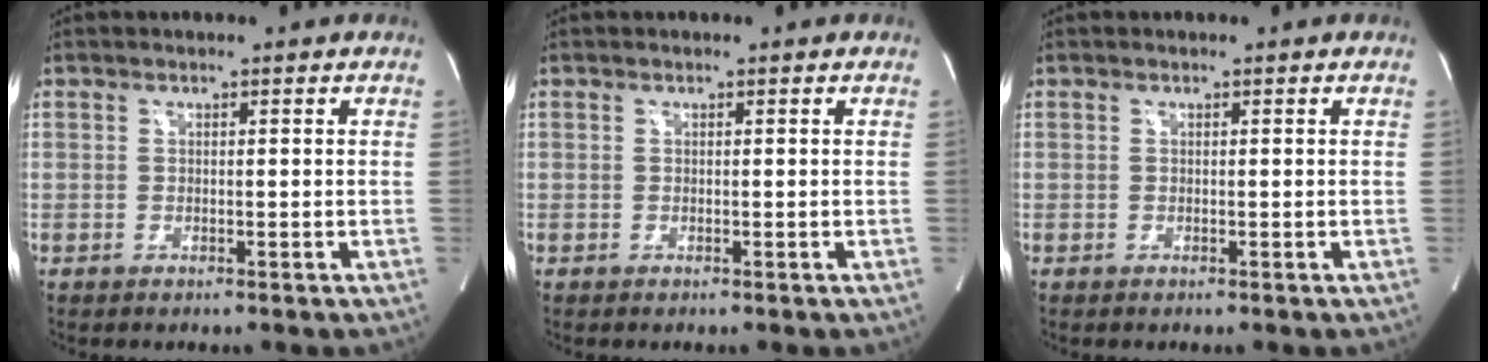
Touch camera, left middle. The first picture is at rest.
{"total": 0.0}
{"total": 0.0}